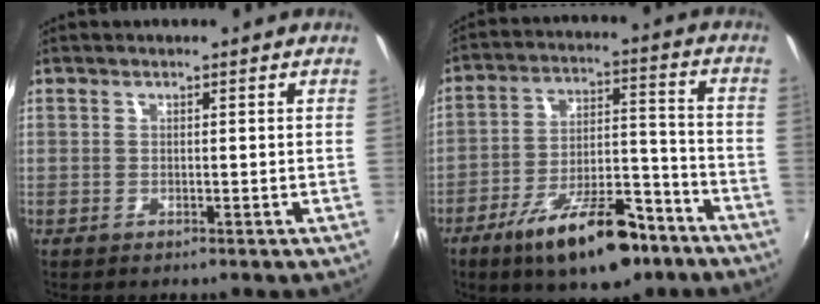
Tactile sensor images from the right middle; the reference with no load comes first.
{"total": 17.2, "force": [-11.4, 6.0, 11.4], "torque": [-0.197, 0.000, -0.172]}